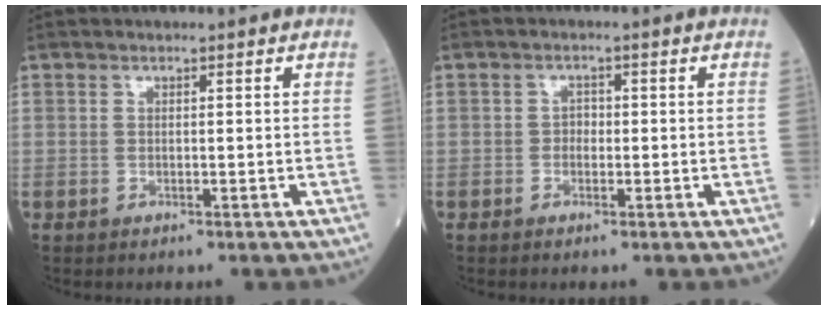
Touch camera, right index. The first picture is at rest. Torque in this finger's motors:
{"motor_torque": [0.05, -0.14, -0.02, 0.00]}